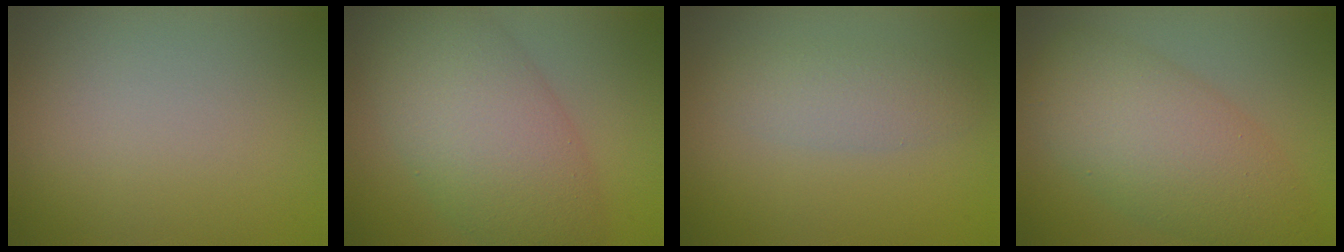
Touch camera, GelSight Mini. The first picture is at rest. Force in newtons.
{"total": 9.2, "press": 9.2, "slide": 0.3}
{"total": 2.6, "press": 2.6, "slide": 0.2}
{"total": 7.4, "press": 7.4, "slide": 0.1}